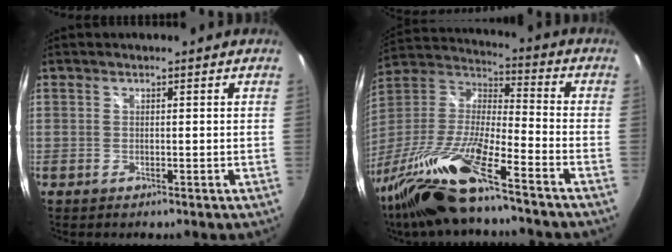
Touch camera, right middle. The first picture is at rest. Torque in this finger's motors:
{"motor_torque": [1.11, -1.03, 0.58, 0.21]}